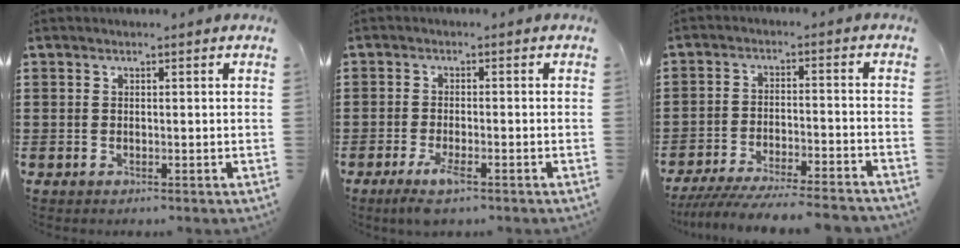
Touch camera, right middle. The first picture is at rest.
{"total": 3.5, "force": [-2.0, 0.6, 2.8], "torque": [-0.057, -0.008, -0.038]}
{"total": 6.3, "force": [-6.1, 0.0, 1.8], "torque": [-0.038, -0.008, -0.118]}